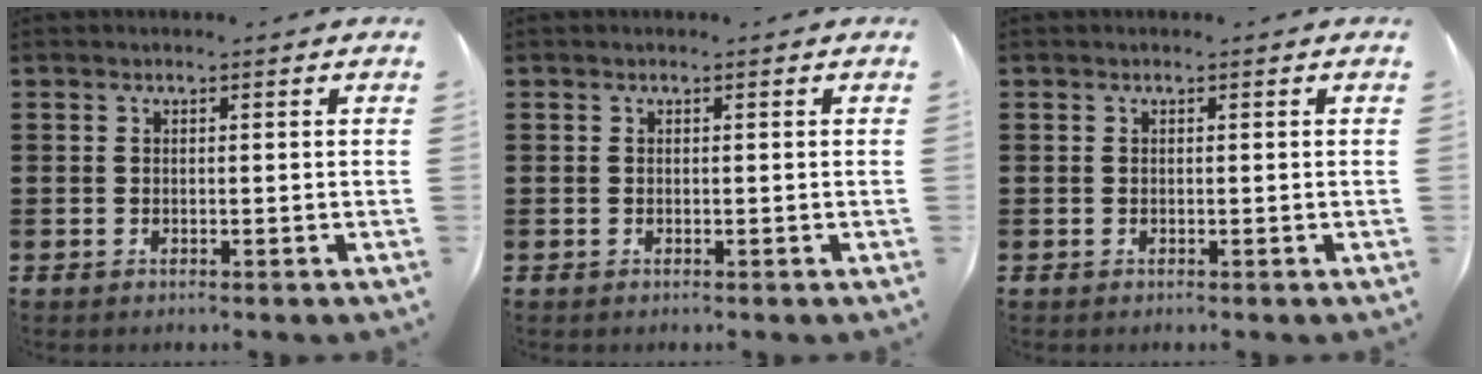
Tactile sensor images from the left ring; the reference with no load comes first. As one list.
[{"total": 0.0}, {"total": 0.0}]